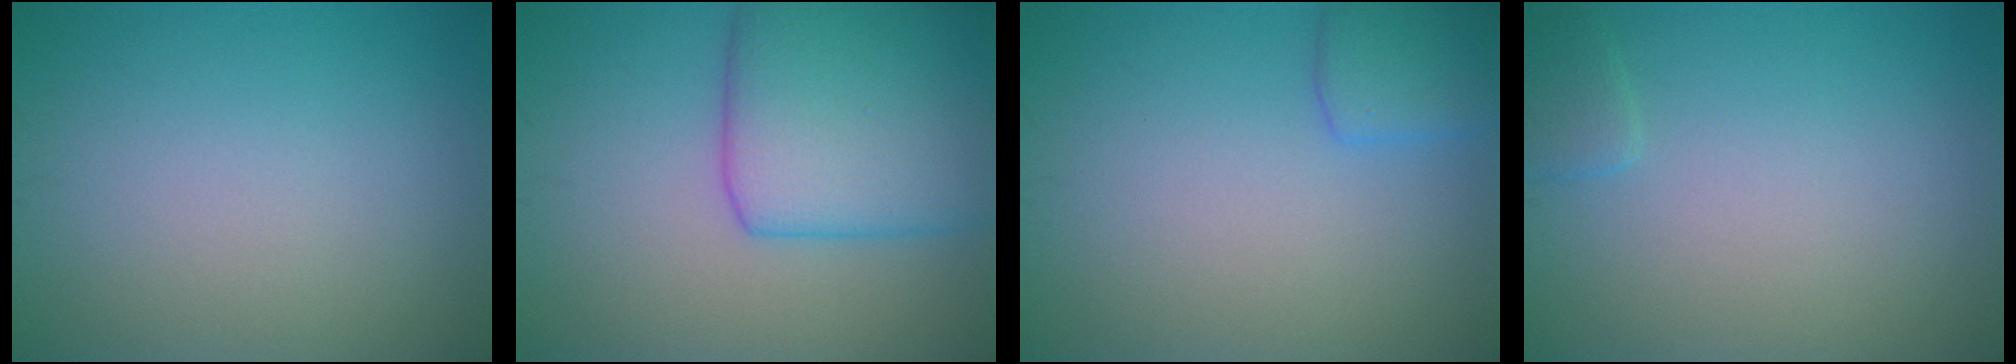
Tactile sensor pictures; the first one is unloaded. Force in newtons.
{"total": 8.5, "press": 8.5, "slide": 0.3}
{"total": 2.6, "press": 2.6, "slide": 0.1}
{"total": 1.1, "press": 1.1, "slide": 0.1}